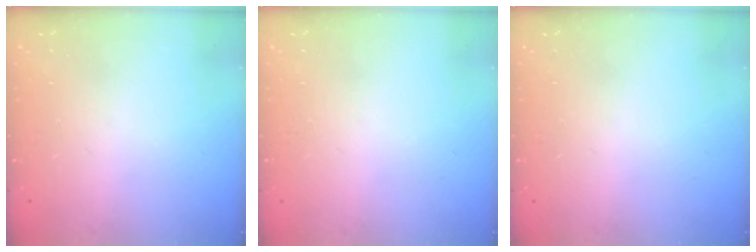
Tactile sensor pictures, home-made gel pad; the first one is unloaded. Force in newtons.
{"total": 0.0}
{"total": 0.0}